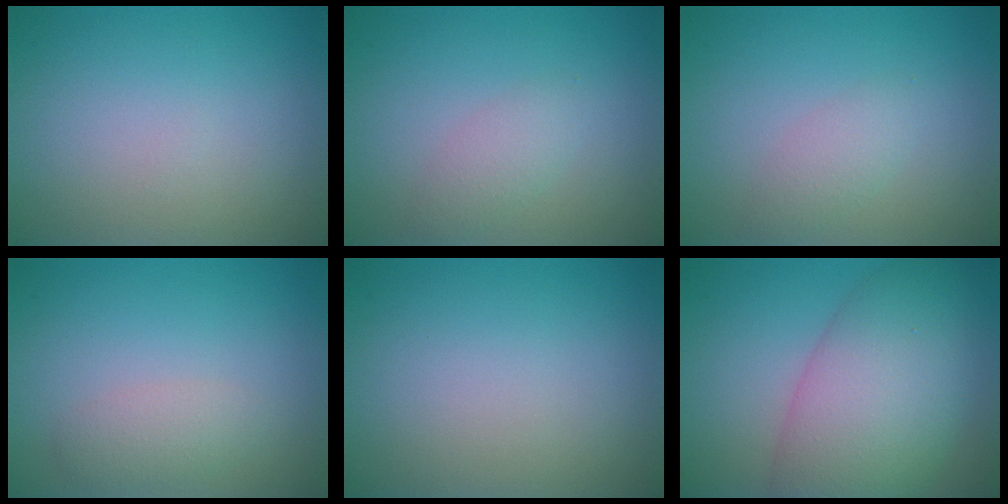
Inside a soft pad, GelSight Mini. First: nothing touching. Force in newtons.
{"total": 1.8, "press": 1.8, "slide": 0.1}
{"total": 1.8, "press": 1.8, "slide": 0.1}
{"total": 1.7, "press": 1.7, "slide": 0.1}
{"total": 0.0}
{"total": 9.7, "press": 9.7, "slide": 0.4}